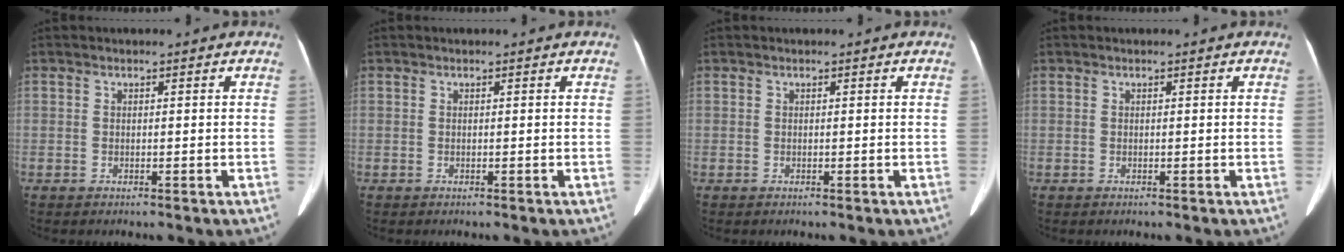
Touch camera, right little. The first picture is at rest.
{"total": 0.0}
{"total": 0.0}
{"total": 0.0}